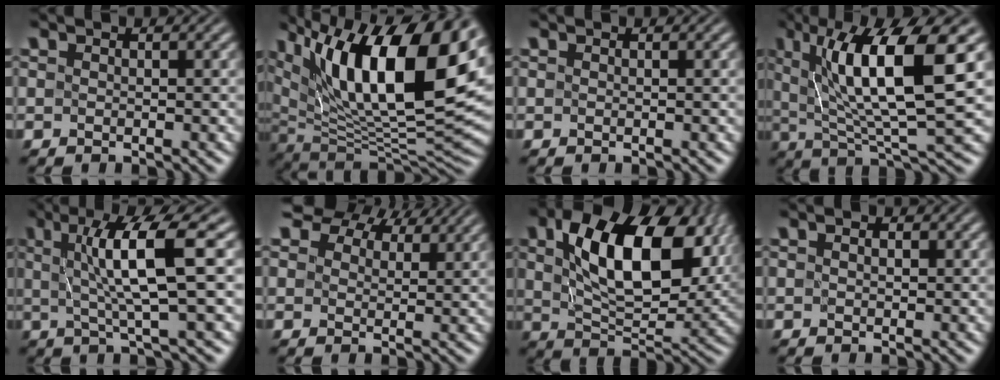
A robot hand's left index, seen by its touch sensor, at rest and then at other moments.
{"total": 16.5, "force": [6.5, 6.5, 13.7], "torque": [-0.229, 0.015, 0.110]}
{"total": 0.0}
{"total": 10.8, "force": [3.2, 2.1, 10.1], "torque": [-0.158, -0.001, 0.062]}
{"total": 7.0, "force": [1.1, 0.8, 6.9], "torque": [-0.120, 0.009, 0.020]}
{"total": 7.9, "force": [6.3, 3.7, 3.0], "torque": [-0.070, 0.006, 0.100]}
{"total": 13.1, "force": [3.7, 7.2, 10.3], "torque": [-0.162, -0.001, 0.073]}
{"total": 1.2, "force": [0.5, 0.8, 0.7], "torque": [-0.010, 0.006, -0.010]}